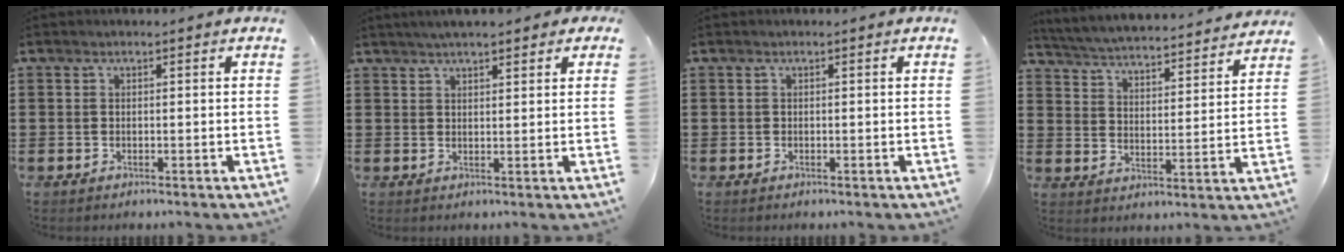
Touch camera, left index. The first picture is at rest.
{"total": 3.2, "force": [2.6, 0.5, 1.7], "torque": [-0.040, 0.004, 0.048]}
{"total": 0.0}
{"total": 3.9, "force": [3.8, -0.6, 0.6], "torque": [-0.033, -0.036, 0.058]}